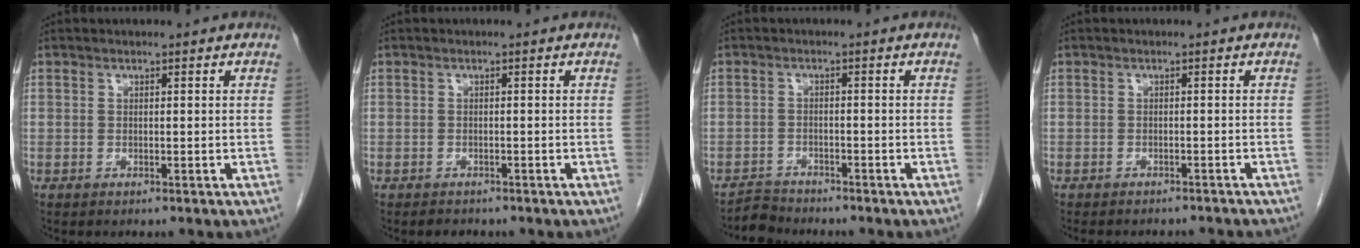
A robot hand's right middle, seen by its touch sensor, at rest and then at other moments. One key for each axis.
{"total": 1.4, "fx": -1.2, "fy": 0.8, "fz": 0.2, "tx": -0.009, "ty": 0.000, "tz": -0.016}
{"total": 2.5, "fx": -2.4, "fy": 0.4, "fz": -0.8, "tx": 0.015, "ty": -0.007, "tz": -0.043}
{"total": 8.9, "fx": -8.1, "fy": 2.3, "fz": 2.9, "tx": -0.036, "ty": -0.001, "tz": -0.087}